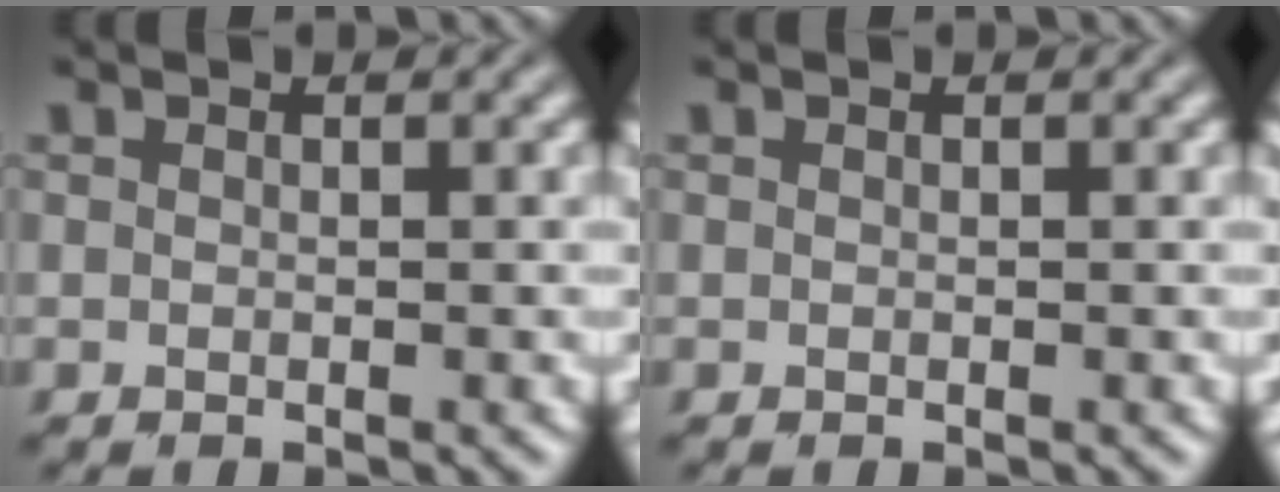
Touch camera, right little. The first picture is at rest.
{"total": 0.0}